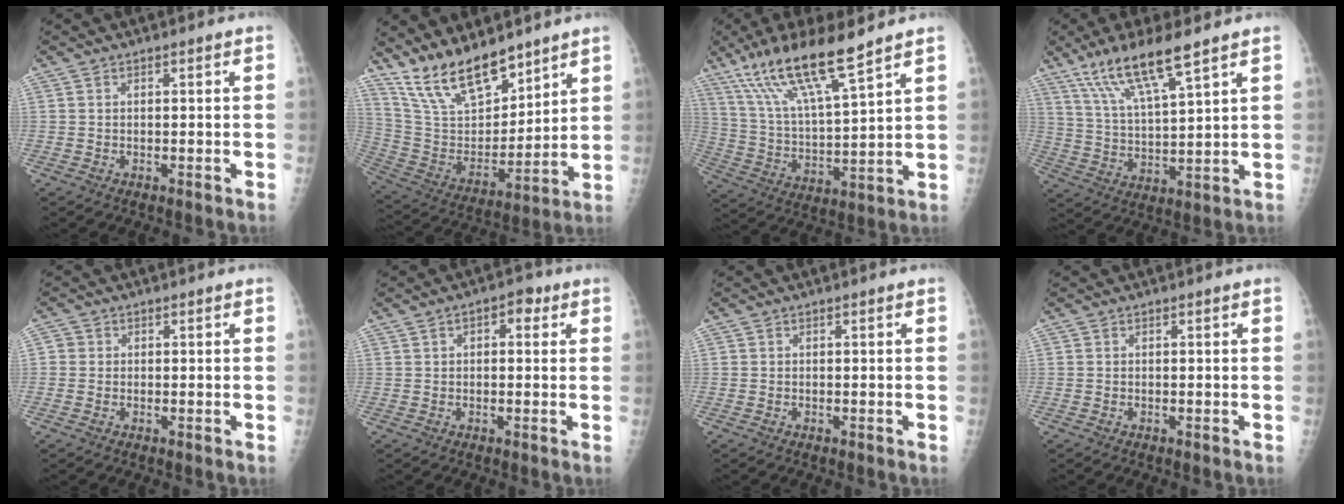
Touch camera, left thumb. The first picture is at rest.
{"total": 16.4, "force": [13.1, 6.1, 7.7], "torque": [-0.105, -0.073, 0.256]}
{"total": 16.2, "force": [11.3, 2.0, 11.4], "torque": [-0.211, -0.049, 0.223]}
{"total": 12.7, "force": [8.5, 1.9, 9.2], "torque": [-0.177, -0.034, 0.173]}
{"total": 1.6, "force": [0.1, 1.6, 0.4], "torque": [0.002, 0.004, -0.002]}
{"total": 3.9, "force": [1.4, 2.3, 2.8], "torque": [-0.023, 0.006, 0.015]}
{"total": 0.0}
{"total": 0.0}